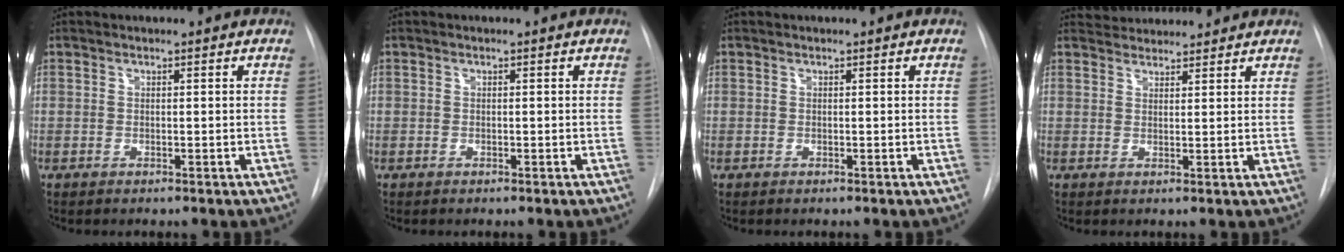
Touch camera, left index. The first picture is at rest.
{"total": 0.0}
{"total": 0.0}
{"total": 5.9, "force": [5.8, 1.2, 0.6], "torque": [-0.008, 0.032, 0.081]}